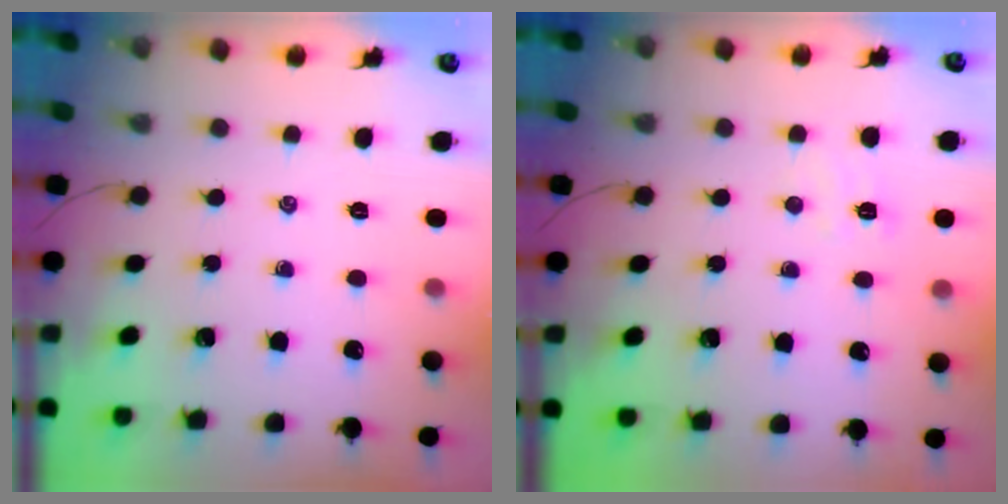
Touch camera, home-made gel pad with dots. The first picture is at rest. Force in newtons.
{"total": 3.9, "press": 3.7, "slide": 1.1}